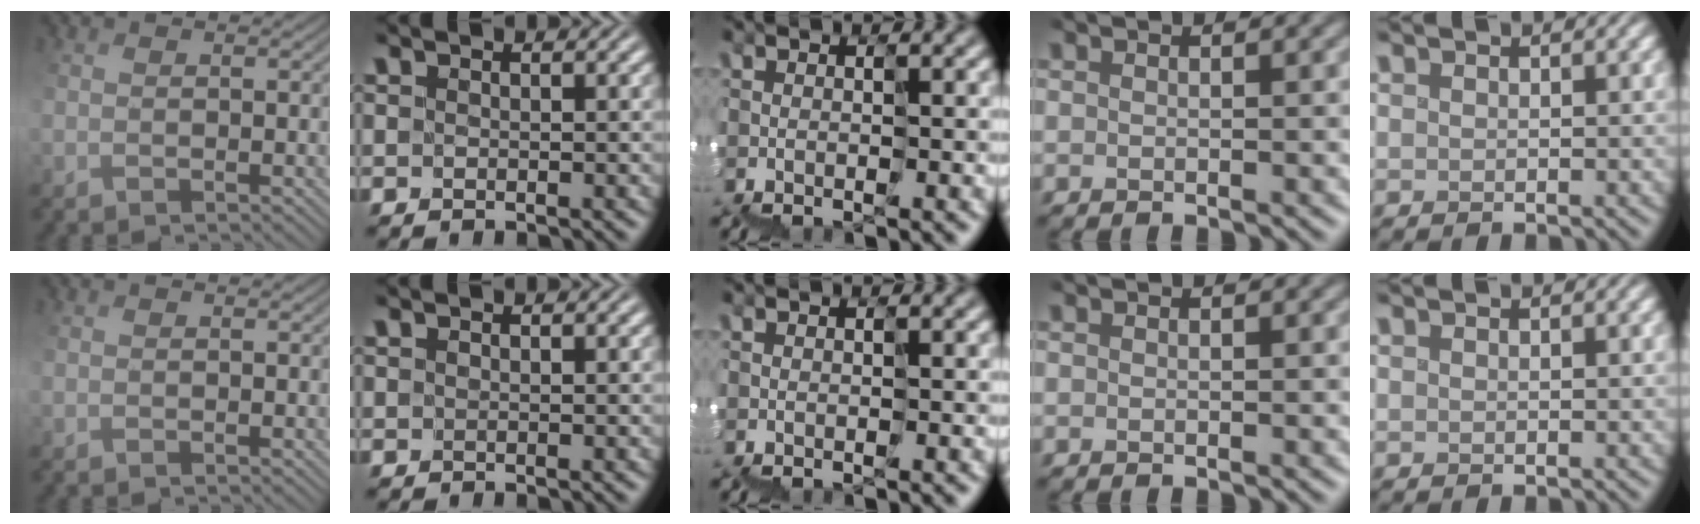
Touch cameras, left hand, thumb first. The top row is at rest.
{}